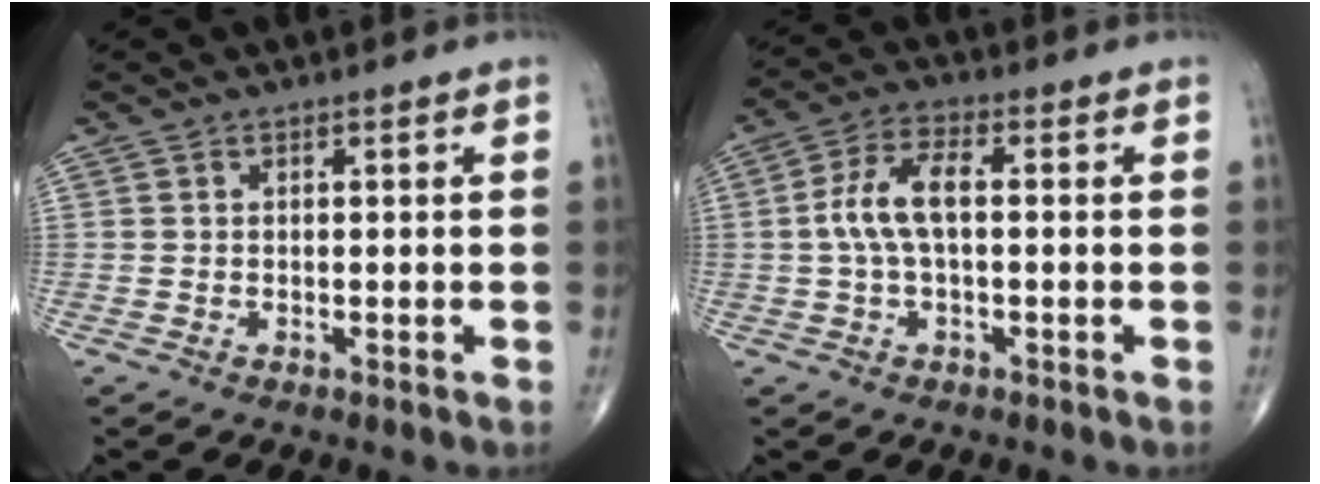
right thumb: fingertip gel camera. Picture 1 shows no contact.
{"total": 7.8, "force": [0.1, 3.4, 7.0], "torque": [-0.152, 0.024, -0.002]}